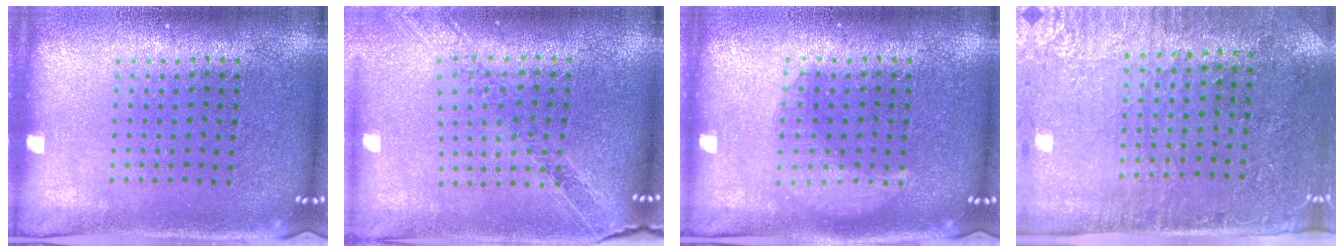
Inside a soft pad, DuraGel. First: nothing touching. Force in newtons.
{"total": 1.1, "press": 1.1, "slide": 0.2}
{"total": 2.2, "press": 2.2, "slide": 0.3}
{"total": 2.8, "press": 2.4, "slide": 1.4}